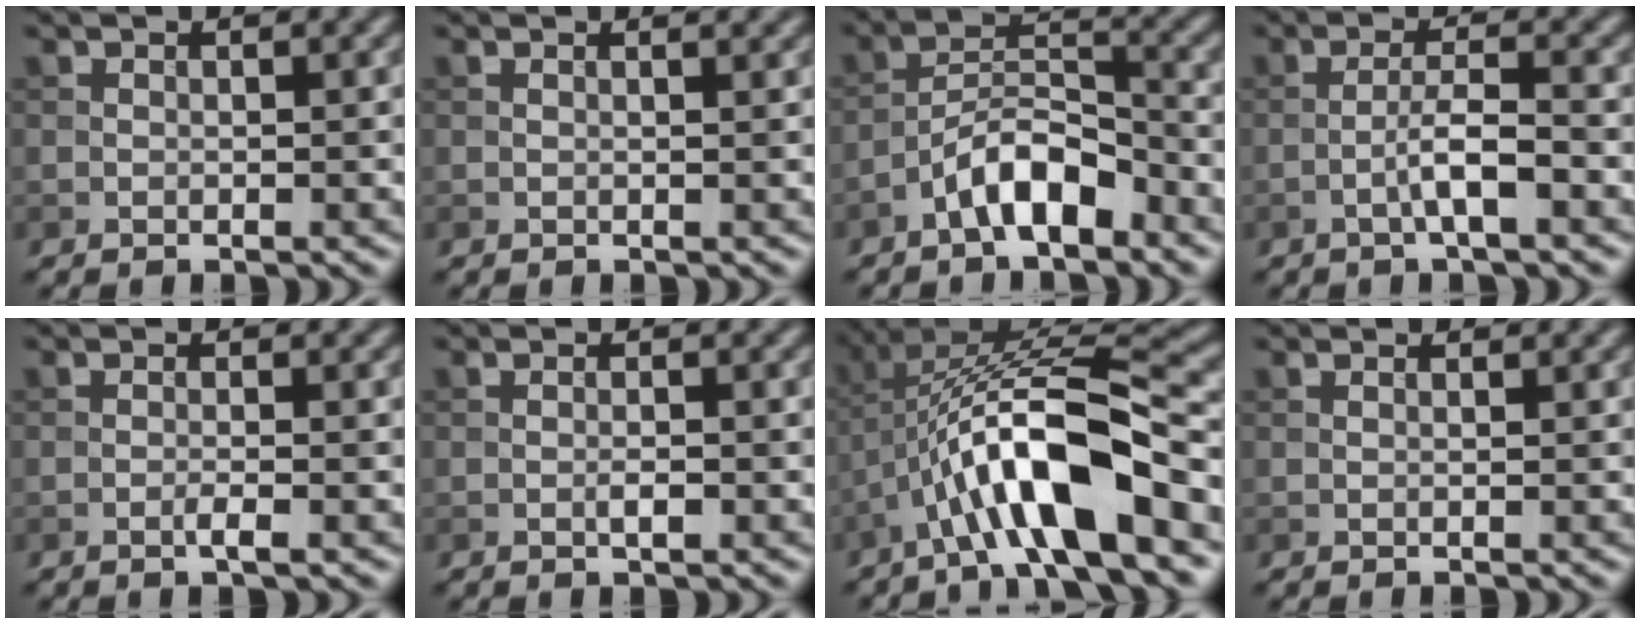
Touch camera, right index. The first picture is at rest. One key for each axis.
{"total": 2.1, "fx": 1.3, "fy": 0.9, "fz": 1.4, "tx": -0.008, "ty": 0.005, "tz": -0.008}
{"total": 5.1, "fx": -3.2, "fy": 1.8, "fz": 3.6, "tx": -0.057, "ty": 0.016, "tz": -0.061}
{"total": 3.1, "fx": -1.3, "fy": 0.3, "fz": 2.8, "tx": -0.051, "ty": 0.011, "tz": -0.028}
{"total": 1.3, "fx": -0.5, "fy": 0.2, "fz": 1.2, "tx": -0.019, "ty": 0.001, "tz": -0.014}
{"total": 1.1, "fx": -0.4, "fy": 0.2, "fz": 1.0, "tx": -0.019, "ty": 0.000, "tz": -0.007}
{"total": 10.9, "fx": -3.7, "fy": 2.8, "fz": 9.9, "tx": -0.177, "ty": 0.017, "tz": -0.067}
{"total": 0.9, "fx": 0.8, "fy": 0.2, "fz": 0.5, "tx": -0.015, "ty": -0.002, "tz": 0.002}